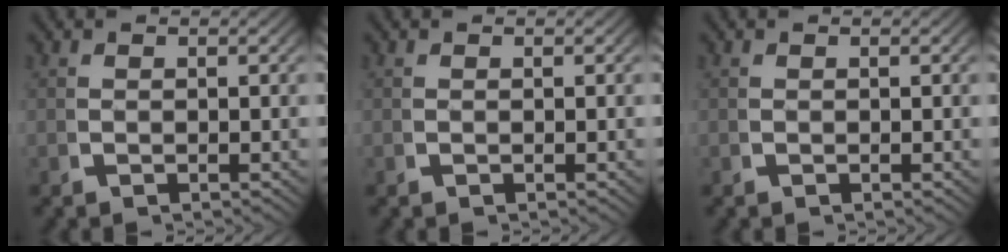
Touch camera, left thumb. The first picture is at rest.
{"total": 0.0}
{"total": 0.0}